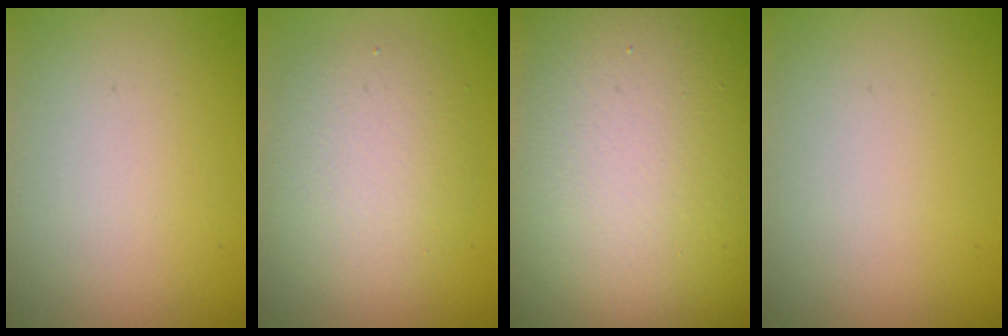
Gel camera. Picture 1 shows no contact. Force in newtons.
{"total": 4.6, "press": 4.6, "slide": 0.2}
{"total": 20.5, "press": 20.5, "slide": 1.4}
{"total": 0.0}